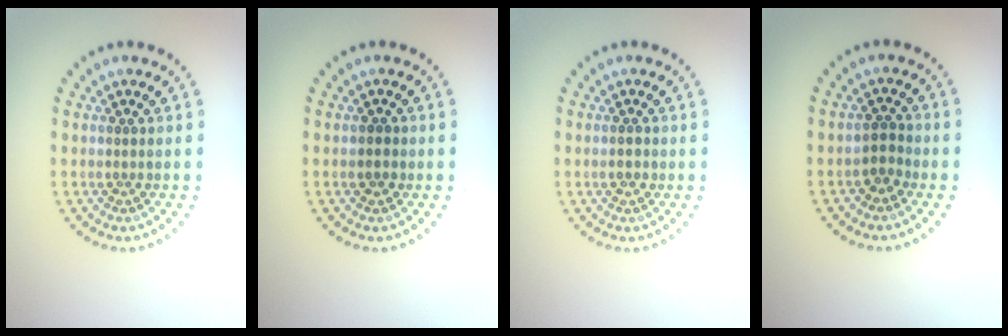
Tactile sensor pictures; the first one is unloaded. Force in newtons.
{"total": 1.2, "press": 1.1, "slide": 0.5}
{"total": 1.0, "press": 1.0, "slide": 0.3}
{"total": 1.7, "press": 1.4, "slide": 0.9}